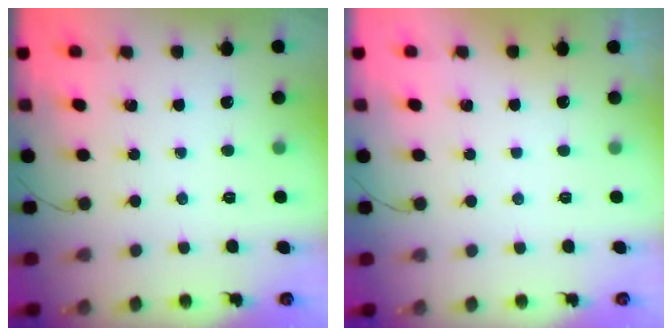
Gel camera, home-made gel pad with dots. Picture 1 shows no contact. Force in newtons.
{"total": 3.0, "press": 3.0, "slide": 0.1}